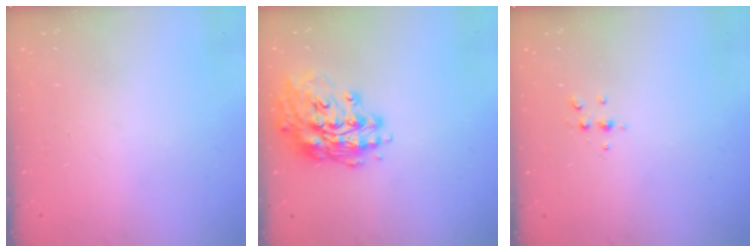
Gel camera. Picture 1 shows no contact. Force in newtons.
{"total": 15.0, "press": 14.7, "slide": 2.6}
{"total": 5.3, "press": 5.2, "slide": 1.0}